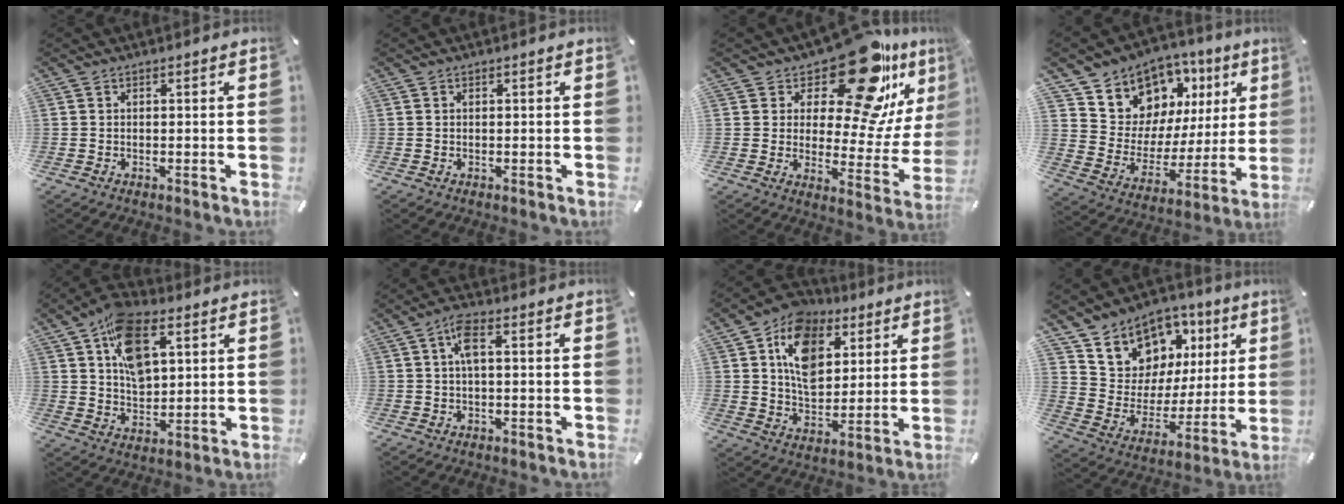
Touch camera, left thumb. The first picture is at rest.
{"total": 0.0}
{"total": 20.7, "force": [15.2, 7.2, 12.0], "torque": [-0.165, -0.128, 0.252]}
{"total": 10.4, "force": [7.0, 7.6, 0.6], "torque": [-0.027, -0.090, 0.134]}
{"total": 12.1, "force": [4.7, 6.9, 8.7], "torque": [-0.159, -0.005, 0.086]}
{"total": 5.0, "force": [0.6, 1.8, 4.6], "torque": [-0.089, 0.011, 0.008]}
{"total": 14.2, "force": [5.6, 10.6, 7.6], "torque": [-0.124, -0.012, 0.106]}
{"total": 10.7, "force": [6.1, 8.8, 0.5], "torque": [-0.021, -0.071, 0.119]}